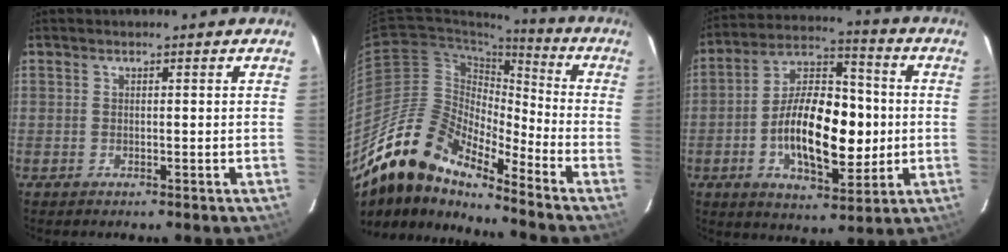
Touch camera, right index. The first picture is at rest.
{"total": 16.7, "force": [-14.1, 4.7, 7.5], "torque": [-0.122, -0.006, -0.281]}
{"total": 18.1, "force": [-2.2, 8.7, 15.7], "torque": [-0.280, 0.016, -0.036]}